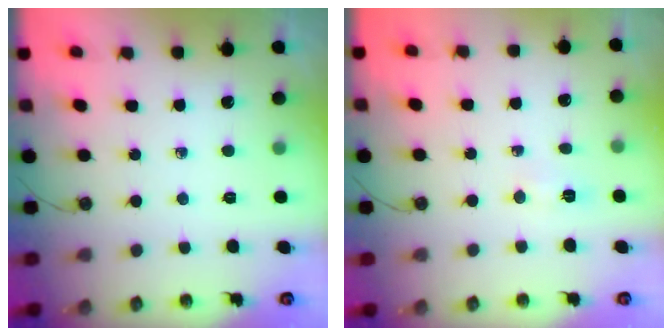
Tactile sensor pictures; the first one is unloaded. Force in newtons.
{"total": 3.4, "press": 3.2, "slide": 1.1}